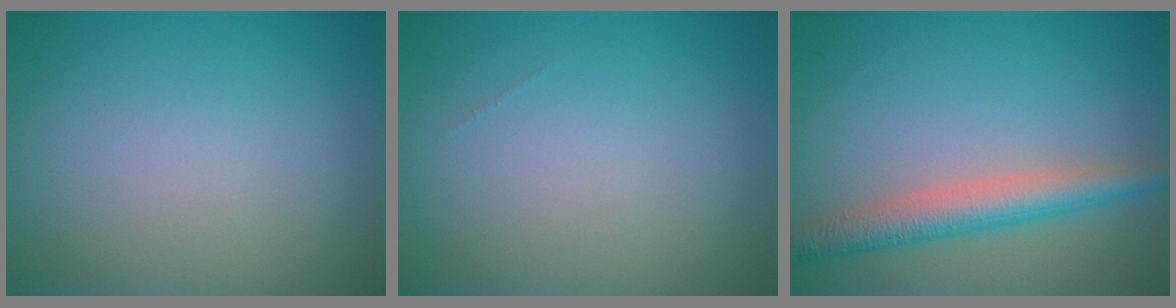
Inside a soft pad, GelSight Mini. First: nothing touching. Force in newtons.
{"total": 0.0}
{"total": 4.2, "press": 4.2, "slide": 0.1}